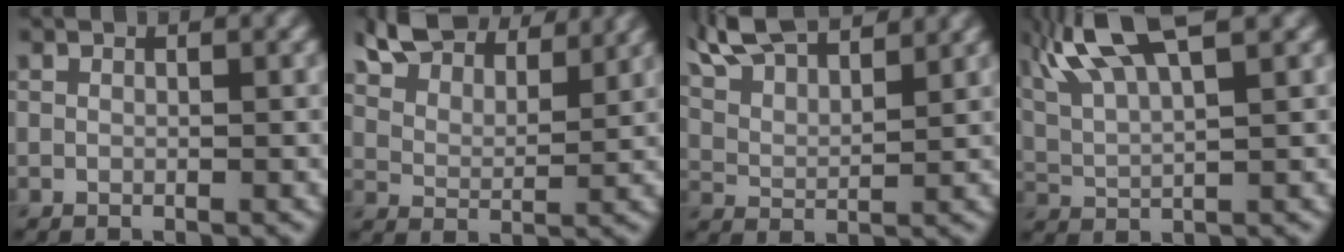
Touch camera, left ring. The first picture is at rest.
{"total": 9.0, "force": [7.8, 2.7, 3.6], "torque": [-0.081, 0.006, 0.125]}
{"total": 9.8, "force": [8.0, 3.1, 4.9], "torque": [-0.102, 0.022, 0.119]}
{"total": 8.8, "force": [5.2, 2.4, 6.7], "torque": [-0.128, 0.029, 0.089]}